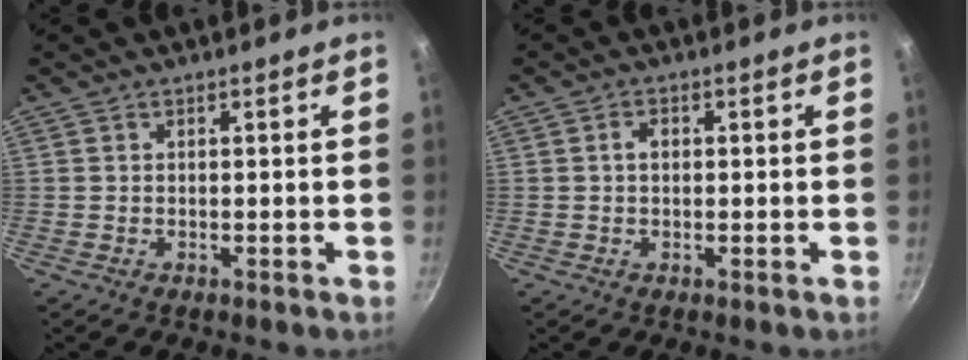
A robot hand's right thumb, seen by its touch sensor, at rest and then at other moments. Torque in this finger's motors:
{"motor_torque": [-0.55, 0.61, 0.70, -0.42, 0.00]}